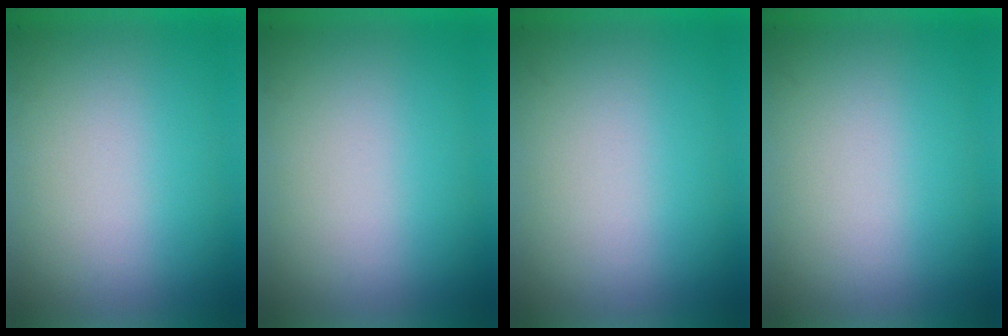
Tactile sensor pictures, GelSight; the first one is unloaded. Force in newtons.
{"total": 0.0}
{"total": 0.0}
{"total": 0.0}